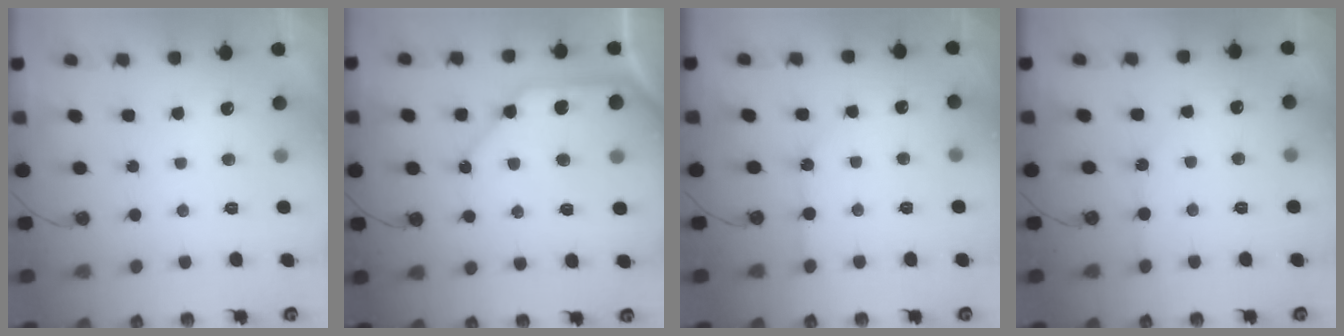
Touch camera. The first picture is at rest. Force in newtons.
{"total": 11.6, "press": 11.5, "slide": 1.4}
{"total": 3.5, "press": 3.5, "slide": 0.5}
{"total": 2.8, "press": 2.8, "slide": 0.5}